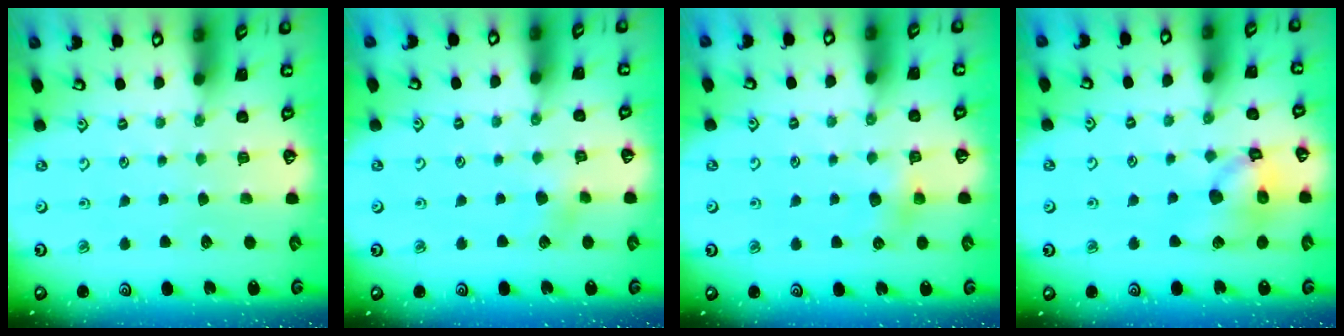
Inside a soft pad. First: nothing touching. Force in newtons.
{"total": 3.6, "press": 3.6, "slide": 0.7}
{"total": 4.3, "press": 4.3, "slide": 0.3}
{"total": 13.8, "press": 13.7, "slide": 1.7}